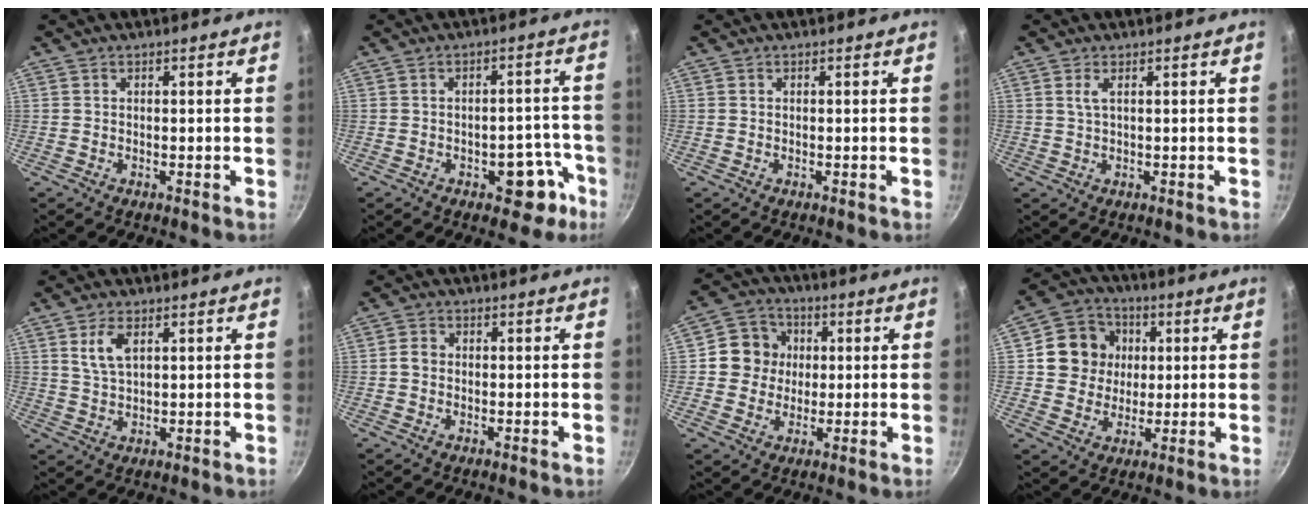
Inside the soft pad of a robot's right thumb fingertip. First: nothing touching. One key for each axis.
{"total": 8.1, "fx": -4.0, "fy": 4.6, "fz": 5.3, "tx": -0.017, "ty": 0.041, "tz": -0.042}
{"total": 0.0}
{"total": 1.7, "fx": 0.6, "fy": 0.4, "fz": 1.5, "tx": -0.031, "ty": 0.000, "tz": 0.014}
{"total": 5.1, "fx": 2.2, "fy": 2.4, "fz": 4.0, "tx": -0.072, "ty": -0.007, "tz": 0.047}
{"total": 2.1, "fx": -0.2, "fy": 1.8, "fz": 1.1, "tx": -0.015, "ty": 0.010, "tz": -0.007}
{"total": 8.7, "fx": 1.0, "fy": 8.1, "fz": 2.9, "tx": -0.012, "ty": 0.013, "tz": 0.003}
{"total": 11.0, "fx": 2.1, "fy": 10.0, "fz": 4.1, "tx": -0.040, "ty": 0.013, "tz": 0.029}